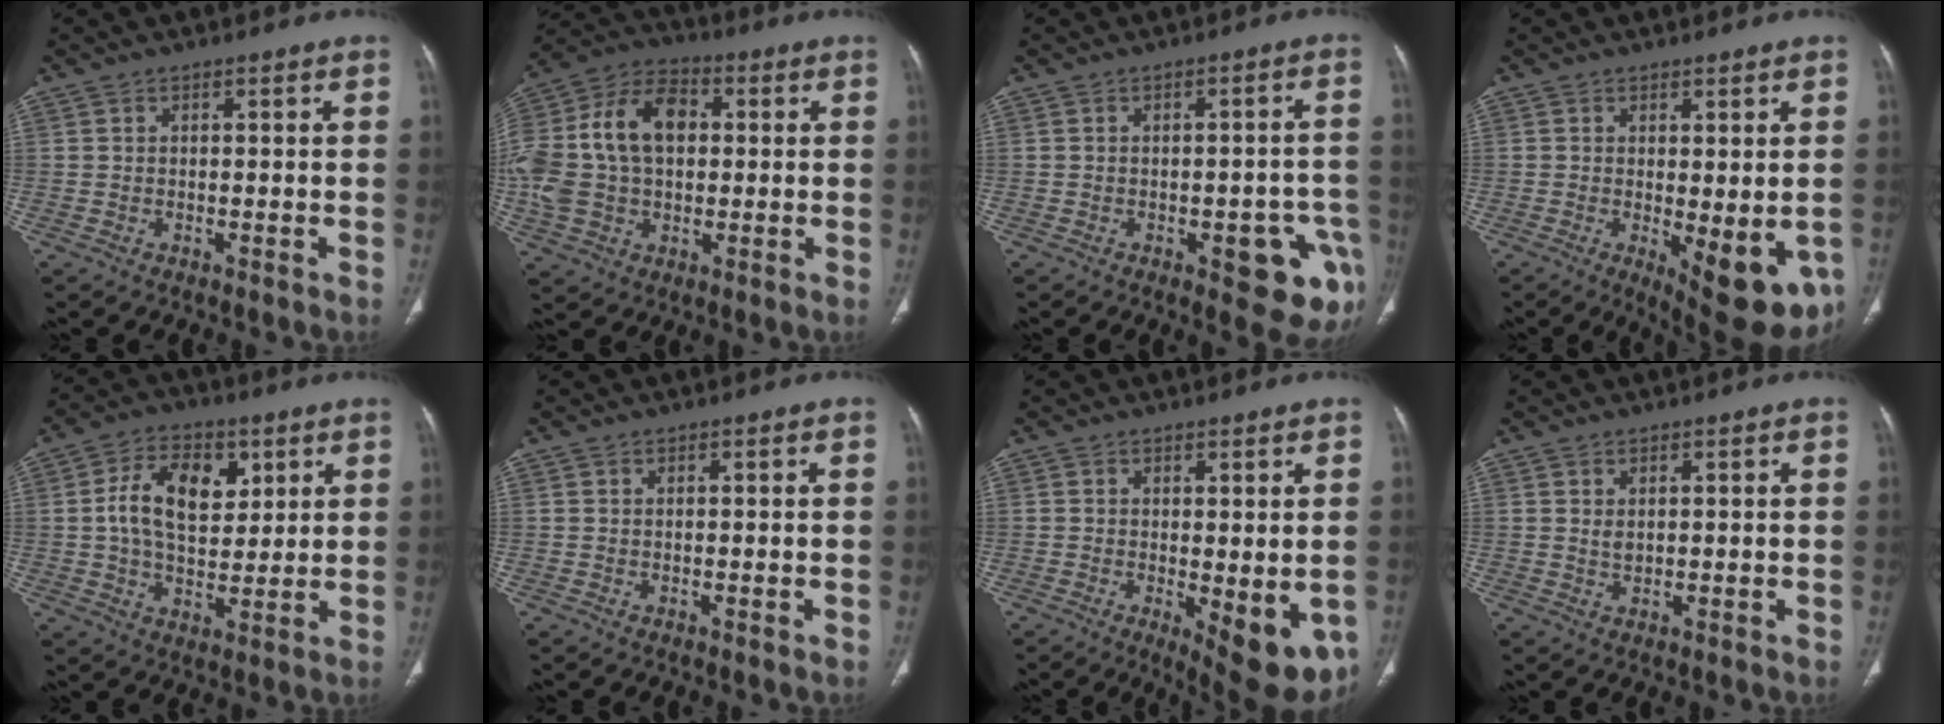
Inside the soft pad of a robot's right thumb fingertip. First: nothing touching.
{"total": 20.6, "force": [1.6, 13.9, 15.1], "torque": [-0.316, 0.027, 0.027]}
{"total": 11.6, "force": [-4.6, 4.6, 9.6], "torque": [-0.083, 0.021, -0.045]}
{"total": 12.4, "force": [-3.6, 4.7, 10.9], "torque": [-0.125, -0.022, -0.033]}
{"total": 12.1, "force": [3.3, 7.6, 8.8], "torque": [-0.119, -0.006, 0.057]}
{"total": 0.0}
{"total": 10.7, "force": [-2.8, 4.0, 9.5], "torque": [-0.110, -0.022, -0.025]}
{"total": 1.4, "force": [0.6, 0.8, 1.0], "torque": [-0.018, -0.004, 0.015]}